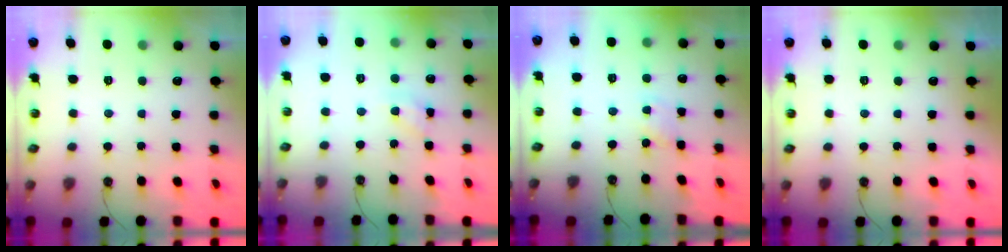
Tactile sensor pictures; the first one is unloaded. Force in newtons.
{"total": 5.9, "press": 5.9, "slide": 0.3}
{"total": 2.2, "press": 2.2, "slide": 0.3}
{"total": 0.0}